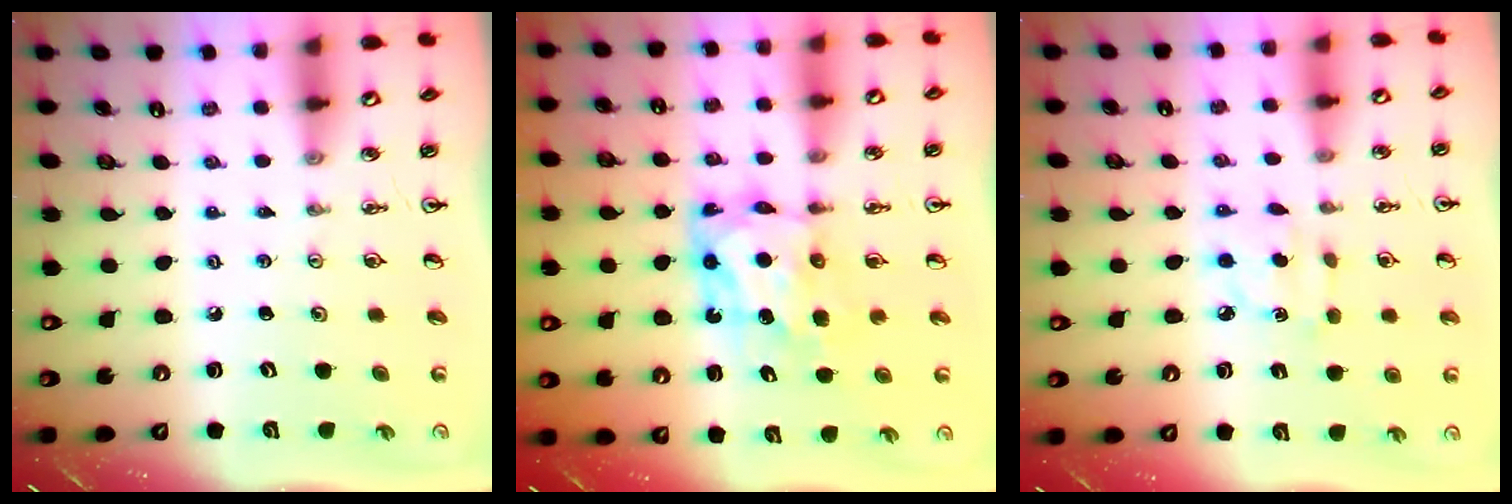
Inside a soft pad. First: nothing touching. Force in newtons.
{"total": 8.0, "press": 7.9, "slide": 0.7}
{"total": 3.1, "press": 3.1, "slide": 0.2}